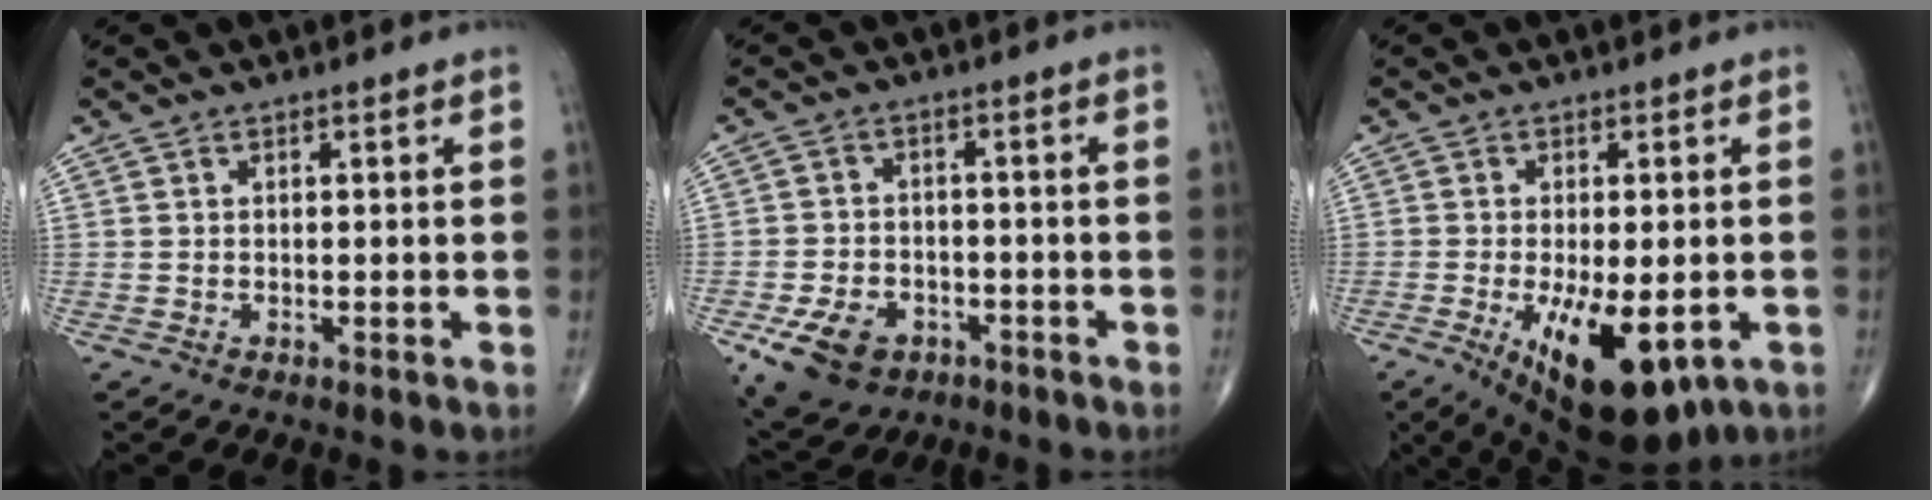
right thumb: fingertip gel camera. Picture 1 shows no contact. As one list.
[{"total": 10.1, "force": [-4.9, 7.1, 5.4], "torque": [-0.089, 0.018, -0.074]}, {"total": 15.0, "force": [-5.3, 6.6, 12.4], "torque": [-0.183, -0.014, -0.061]}]